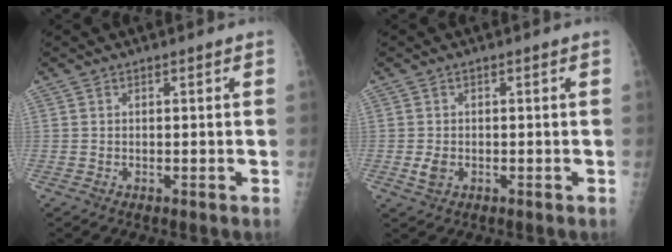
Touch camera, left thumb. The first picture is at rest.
{"total": 2.2, "force": [-0.4, 1.6, 1.4], "torque": [-0.024, -0.002, -0.007]}